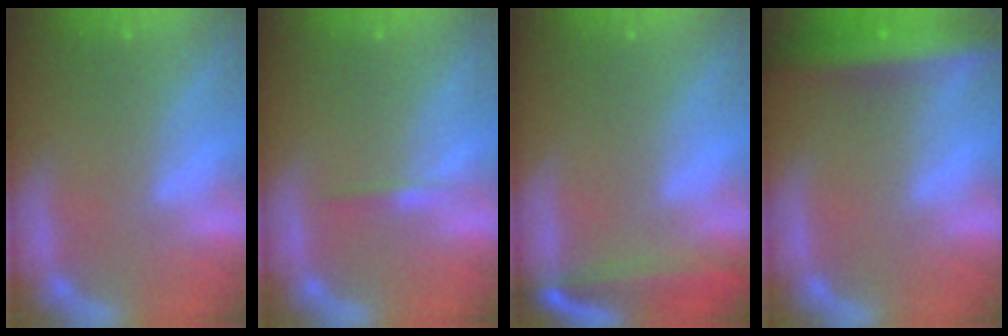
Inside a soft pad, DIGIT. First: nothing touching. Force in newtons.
{"total": 0.9}
{"total": 6.0}
{"total": 7.4}